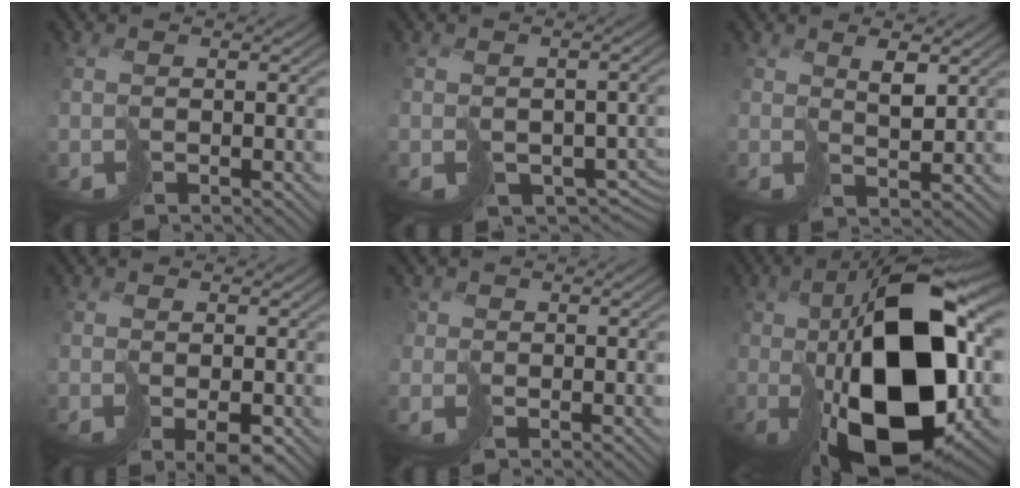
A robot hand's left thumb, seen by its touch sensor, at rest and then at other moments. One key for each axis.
{"total": 6.4, "fx": -2.1, "fy": 4.6, "fz": 3.8, "tx": -0.065, "ty": -0.027, "tz": -0.008}
{"total": 2.8, "fx": 2.7, "fy": 0.0, "fz": 0.8, "tx": -0.016, "ty": 0.007, "tz": 0.058}
{"total": 2.2, "fx": -0.6, "fy": 0.9, "fz": 1.9, "tx": -0.030, "ty": -0.004, "tz": 0.001}
{"total": 1.4, "fx": 0.4, "fy": 1.1, "fz": -0.8, "tx": 0.013, "ty": 0.001, "tz": 0.001}
{"total": 18.4, "fx": -0.7, "fy": 8.9, "fz": 16.1, "tx": -0.272, "ty": -0.008, "tz": -0.007}